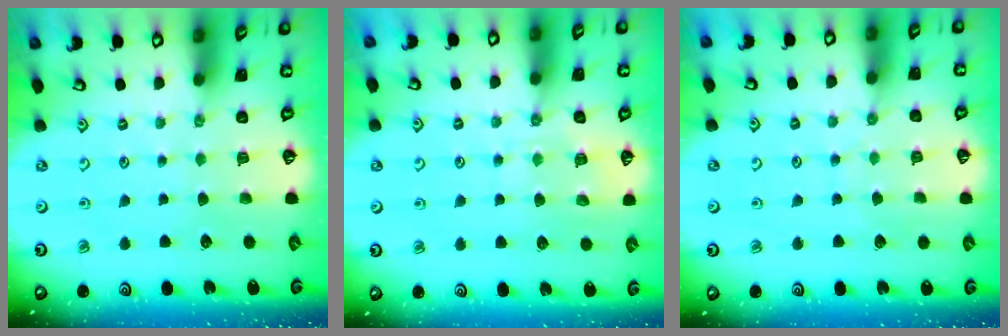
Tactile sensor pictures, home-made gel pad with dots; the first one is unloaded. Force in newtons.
{"total": 7.1, "press": 7.1, "slide": 0.8}
{"total": 5.9, "press": 5.9, "slide": 0.6}